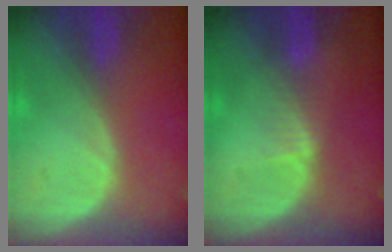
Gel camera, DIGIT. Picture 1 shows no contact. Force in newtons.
{"total": 1.9, "press": 1.9, "slide": 0.2}